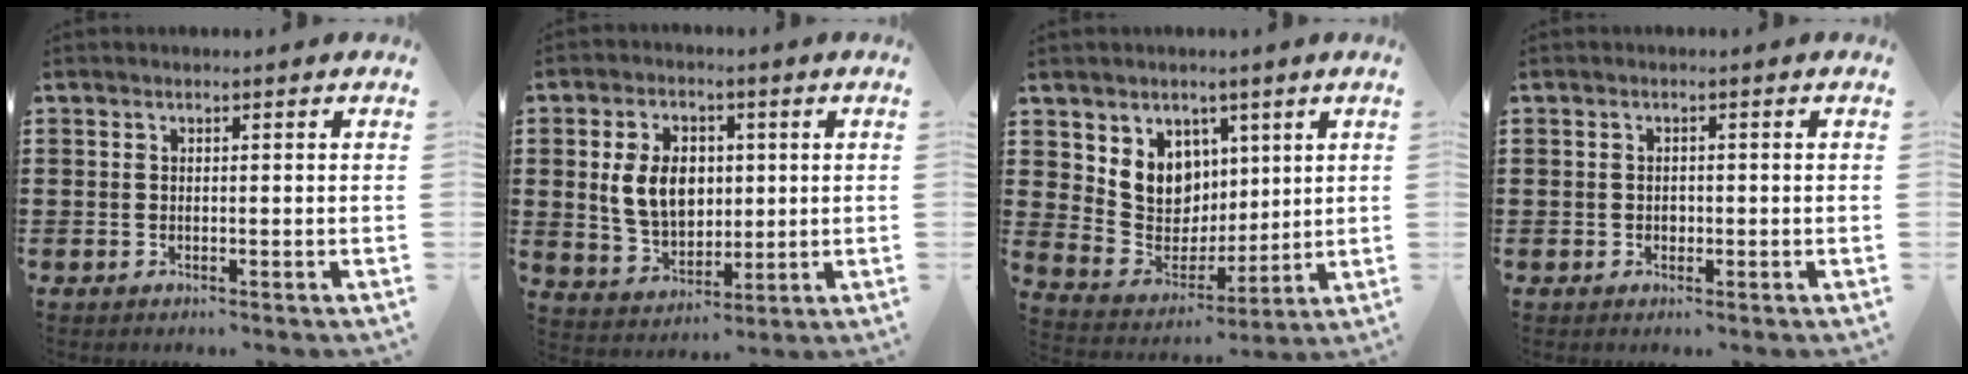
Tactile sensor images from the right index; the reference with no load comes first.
{"total": 8.3, "force": [1.2, 6.1, 5.6], "torque": [-0.121, 0.010, 0.016]}
{"total": 8.3, "force": [3.3, 7.4, 1.7], "torque": [-0.062, -0.027, 0.066]}
{"total": 0.8, "force": [-0.1, 0.7, 0.5], "torque": [-0.009, 0.004, -0.002]}